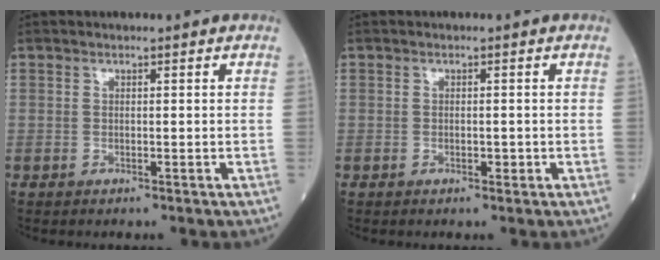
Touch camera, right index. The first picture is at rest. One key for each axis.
{"total": 0.9, "fx": -0.3, "fy": 0.3, "fz": 0.8, "tx": -0.013, "ty": -0.001, "tz": -0.005}